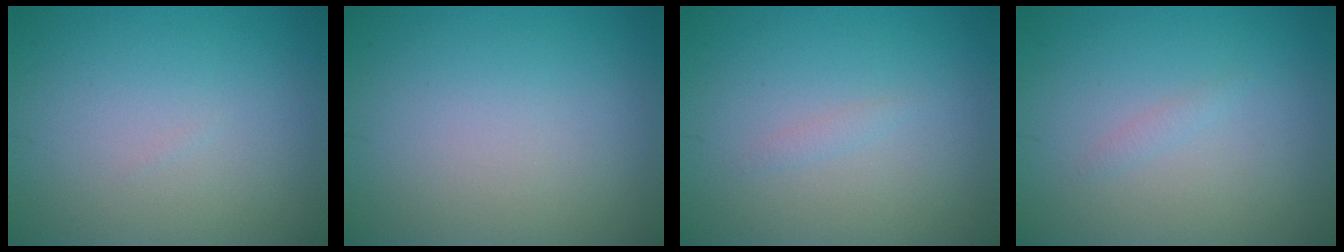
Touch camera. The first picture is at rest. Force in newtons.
{"total": 0.0}
{"total": 0.6, "press": 0.6, "slide": 0.0}
{"total": 0.6, "press": 0.6, "slide": 0.1}